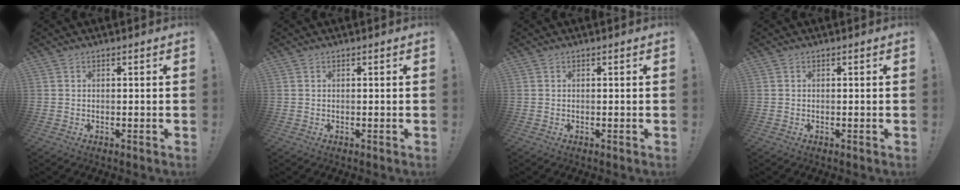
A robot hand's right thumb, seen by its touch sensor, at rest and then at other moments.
{"total": 0.0}
{"total": 0.0}
{"total": 0.0}